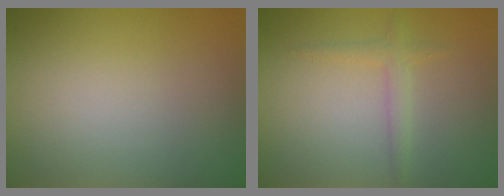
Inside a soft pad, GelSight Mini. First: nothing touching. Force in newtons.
{"total": 1.4, "press": 1.4, "slide": 0.0}